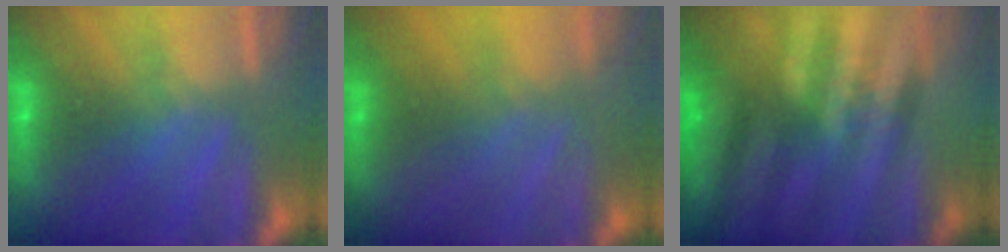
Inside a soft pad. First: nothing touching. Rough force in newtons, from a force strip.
{"total": 8.8}
{"total": 7.4}